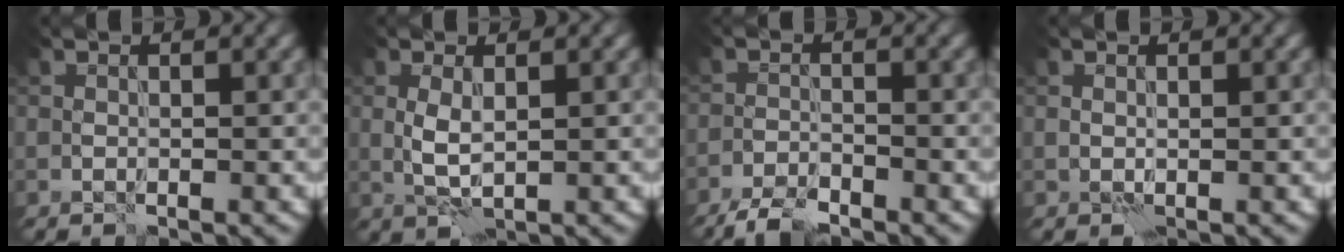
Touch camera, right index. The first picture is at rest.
{"total": 2.0, "force": [0.3, 0.7, 1.9], "torque": [-0.045, 0.003, 0.007]}
{"total": 3.4, "force": [-3.1, 0.5, 1.3], "torque": [-0.025, -0.004, -0.066]}
{"total": 0.0}